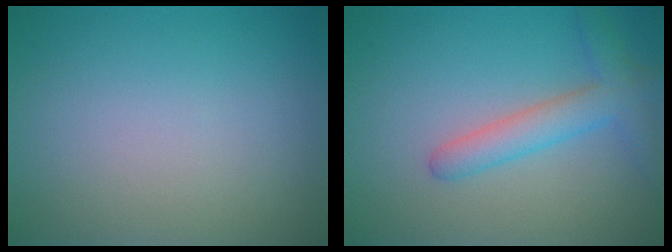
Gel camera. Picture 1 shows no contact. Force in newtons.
{"total": 3.5, "press": 3.5, "slide": 0.2}